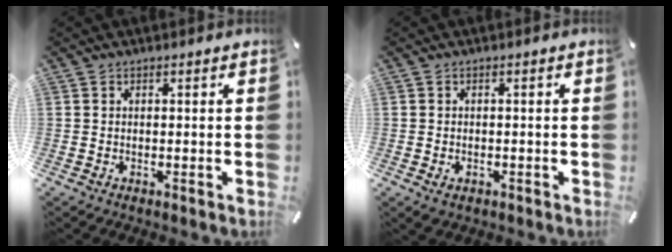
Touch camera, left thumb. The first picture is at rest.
{"total": 1.9, "force": [-0.8, 1.4, 0.9], "torque": [-0.018, 0.003, -0.016]}